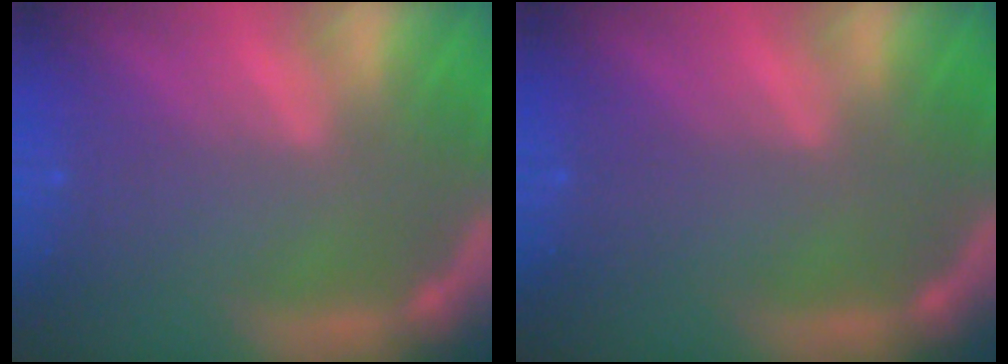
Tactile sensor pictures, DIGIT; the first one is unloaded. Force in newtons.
{"total": 0.0}